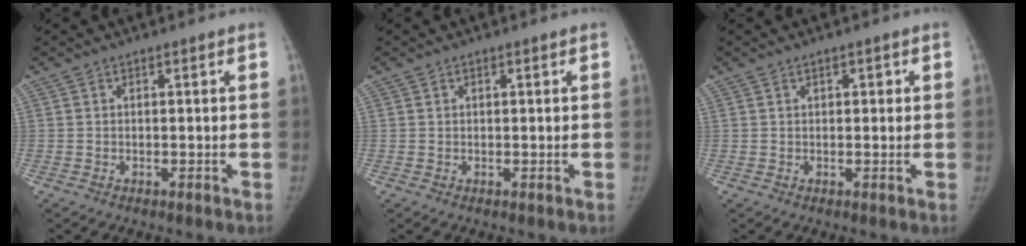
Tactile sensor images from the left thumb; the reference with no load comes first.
{"total": 0.6, "force": [0.3, 0.5, 0.2], "torque": [0.001, 0.000, 0.004]}
{"total": 1.6, "force": [0.6, 1.1, 1.0], "torque": [-0.007, 0.001, 0.007]}